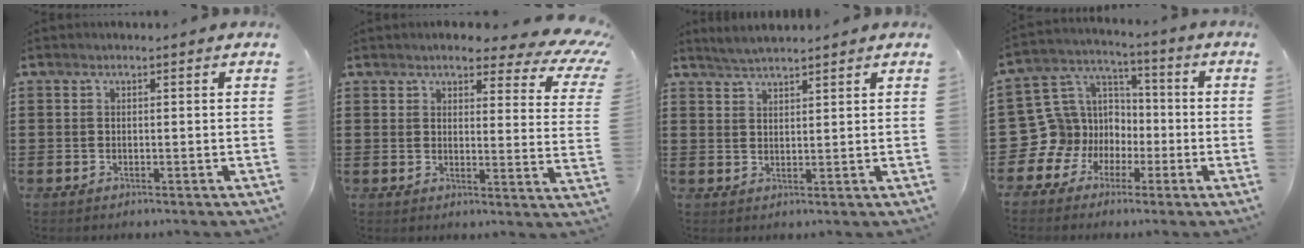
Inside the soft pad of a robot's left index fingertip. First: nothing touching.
{"total": 5.2, "force": [4.1, 1.1, 3.0], "torque": [-0.059, -0.022, 0.066]}
{"total": 2.4, "force": [2.4, -0.1, 0.3], "torque": [-0.011, 0.000, 0.046]}
{"total": 11.4, "force": [-2.8, 10.8, 2.1], "torque": [-0.112, 0.000, -0.040]}